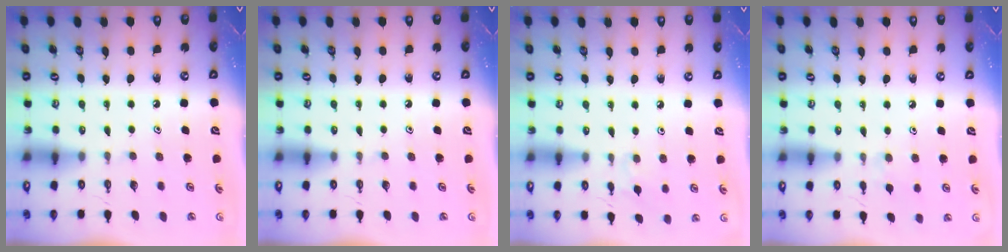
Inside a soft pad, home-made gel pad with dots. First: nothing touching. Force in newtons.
{"total": 0.0}
{"total": 4.0, "press": 4.0, "slide": 0.6}
{"total": 4.9, "press": 4.8, "slide": 0.6}